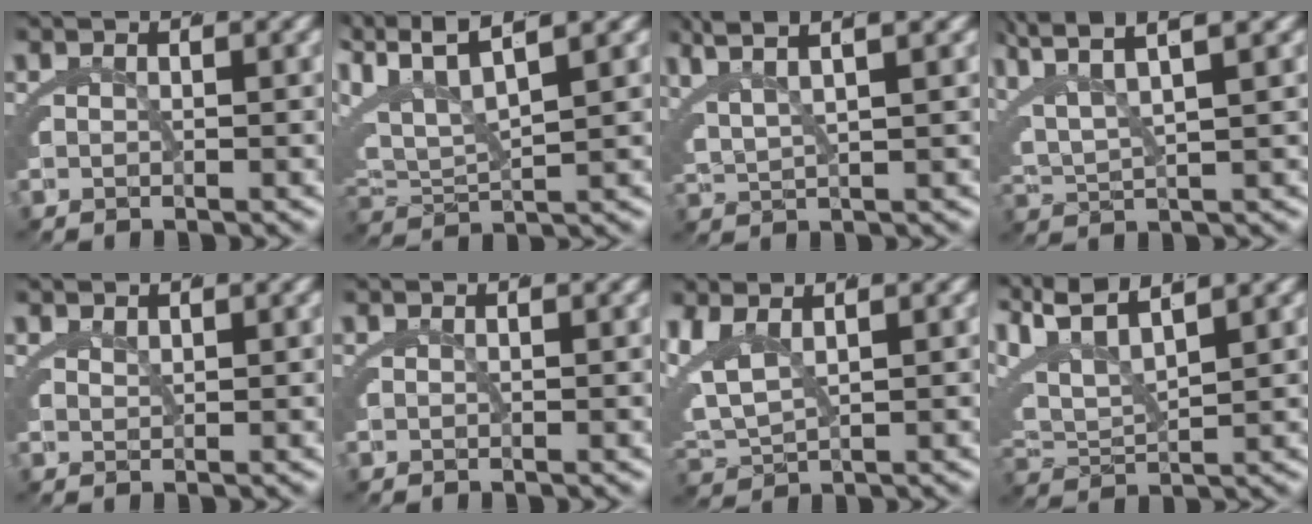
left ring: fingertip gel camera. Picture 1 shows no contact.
{"total": 6.8, "force": [2.2, 4.5, 4.6], "torque": [-0.121, -0.008, 0.042]}
{"total": 5.3, "force": [4.0, 0.7, 3.4], "torque": [-0.058, 0.019, 0.068]}
{"total": 4.6, "force": [2.5, 1.3, 3.6], "torque": [-0.080, -0.004, 0.053]}
{"total": 1.4, "force": [1.3, 0.0, 0.4], "torque": [-0.005, 0.000, 0.028]}
{"total": 0.0}
{"total": 4.6, "force": [0.9, 3.1, 3.3], "torque": [-0.105, -0.019, 0.037]}
{"total": 6.7, "force": [3.5, 3.8, 4.3], "torque": [-0.113, 0.001, 0.060]}